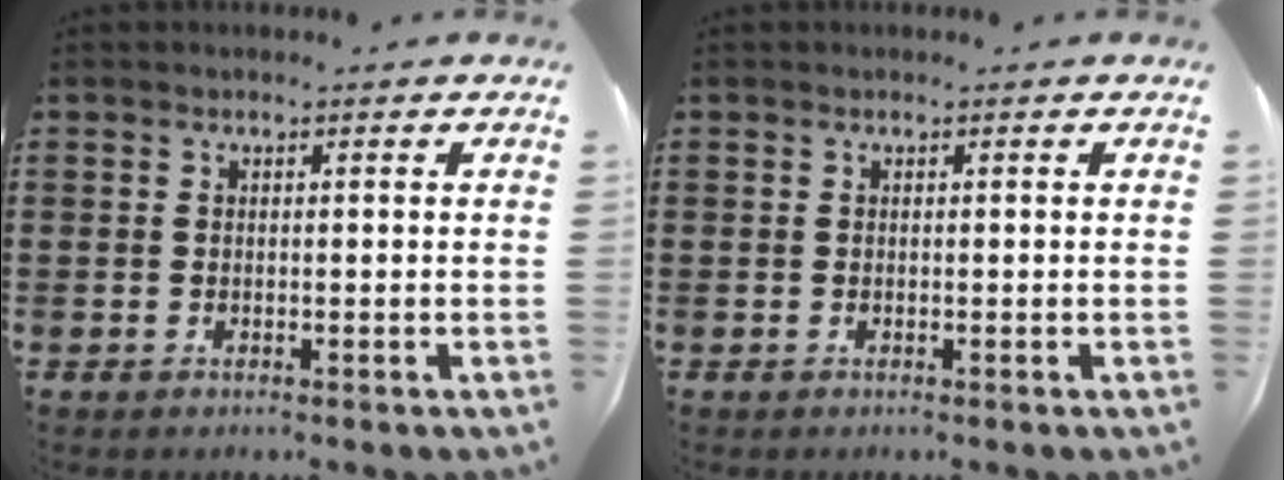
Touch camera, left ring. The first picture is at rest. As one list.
[{"total": 0.0}]